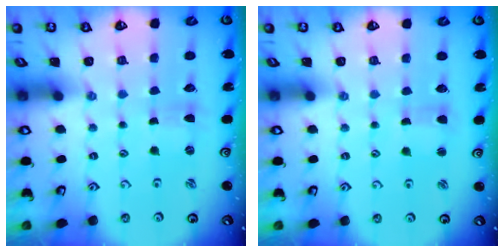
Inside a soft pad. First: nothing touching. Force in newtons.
{"total": 2.2, "press": 2.2, "slide": 0.2}